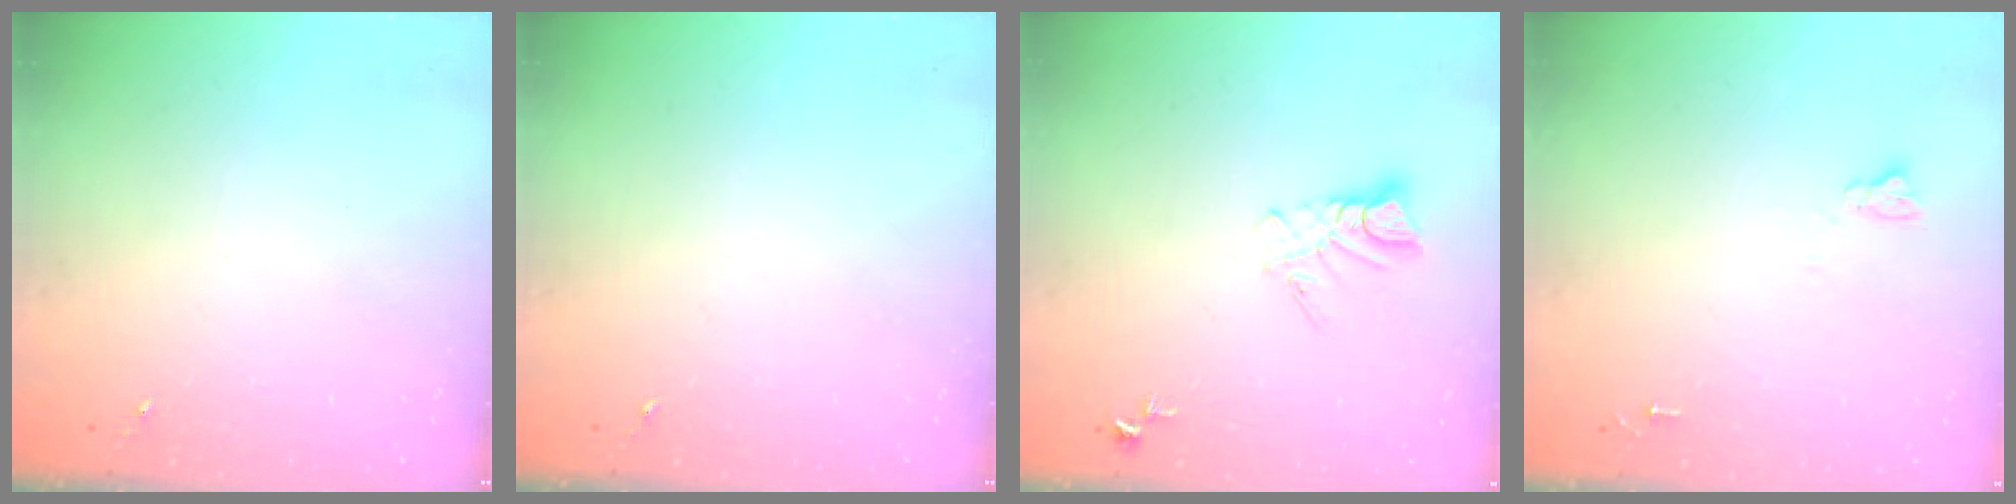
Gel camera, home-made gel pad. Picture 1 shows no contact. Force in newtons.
{"total": 0.0}
{"total": 5.9, "press": 5.9, "slide": 0.5}
{"total": 3.8, "press": 3.8, "slide": 0.3}